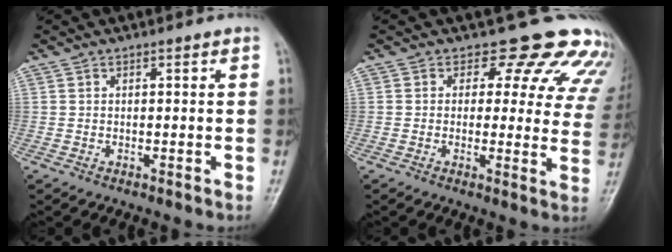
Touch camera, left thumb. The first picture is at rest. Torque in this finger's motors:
{"motor_torque": [0.36, 0.46, -0.01, -0.25, 0.03]}